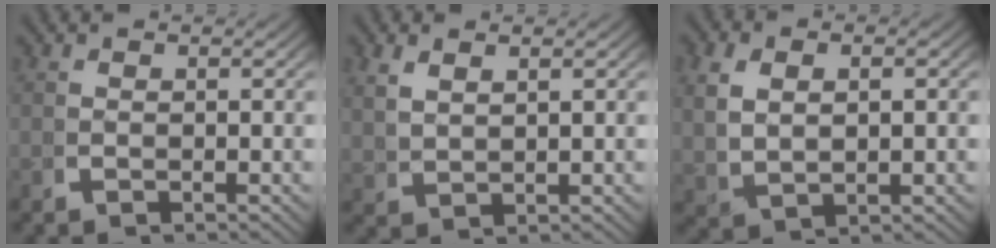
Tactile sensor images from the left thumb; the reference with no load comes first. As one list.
[{"total": 2.1, "force": [1.8, 0.7, 0.9], "torque": [-0.022, 0.004, 0.047]}, {"total": 3.9, "force": [1.2, 2.5, 2.8], "torque": [-0.068, -0.007, 0.036]}]